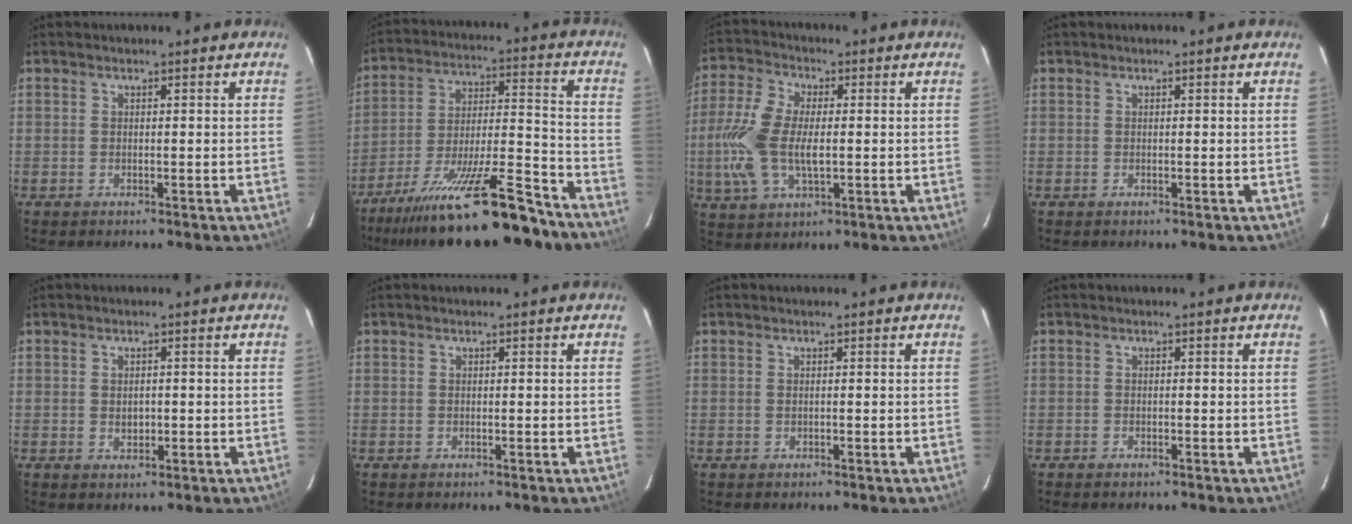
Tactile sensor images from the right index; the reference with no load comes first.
{"total": 24.0, "force": [-19.1, 4.9, 13.6], "torque": [-0.249, -0.028, -0.292]}
{"total": 12.0, "force": [-0.9, 5.9, 10.4], "torque": [-0.234, 0.006, -0.021]}
{"total": 0.0}
{"total": 2.1, "force": [-0.2, 1.6, 1.3], "torque": [-0.020, 0.003, -0.002]}
{"total": 0.0}
{"total": 0.0}
{"total": 0.6, "force": [-0.5, 0.2, 0.1], "torque": [-0.004, 0.001, -0.011]}